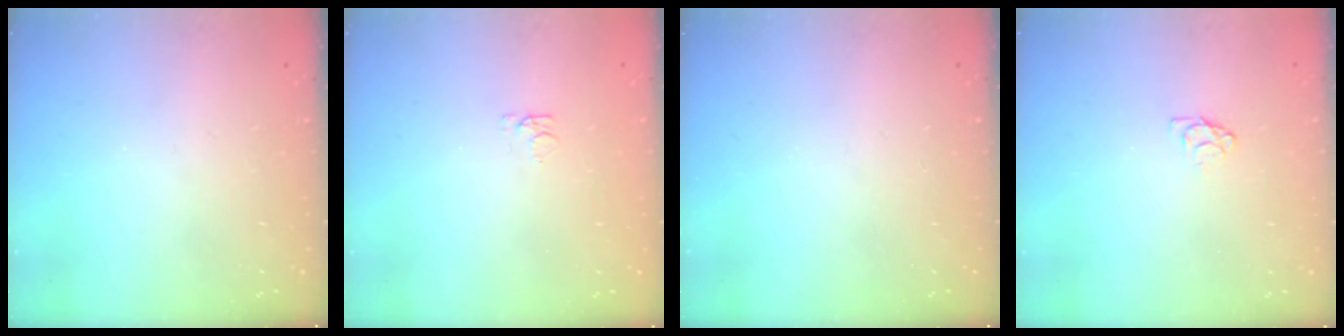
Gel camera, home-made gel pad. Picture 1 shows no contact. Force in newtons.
{"total": 4.1, "press": 4.1, "slide": 0.6}
{"total": 0.0}
{"total": 3.7, "press": 3.7, "slide": 0.4}